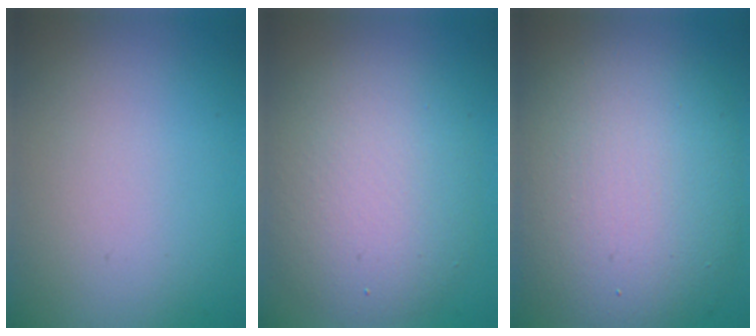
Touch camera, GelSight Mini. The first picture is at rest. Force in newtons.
{"total": 6.5, "press": 6.4, "slide": 0.5}
{"total": 10.5, "press": 10.5, "slide": 0.4}